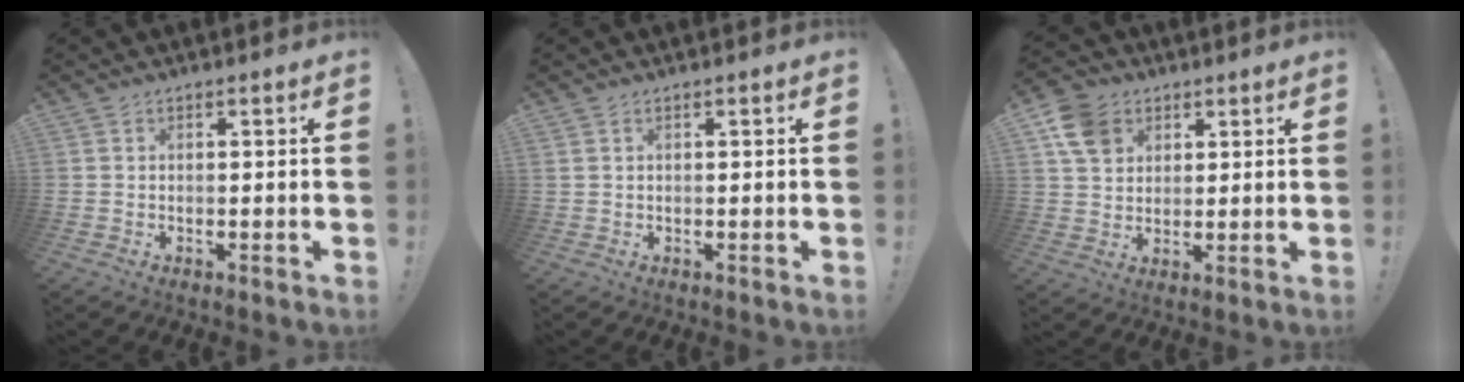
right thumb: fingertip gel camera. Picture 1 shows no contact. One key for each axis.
{"total": 0.6, "fx": 0.4, "fy": 0.4, "fz": 0.3, "tx": -0.011, "ty": 0.003, "tz": 0.008}
{"total": 9.5, "fx": 4.5, "fy": 7.5, "fz": 3.7, "tx": -0.054, "ty": -0.015, "tz": 0.092}